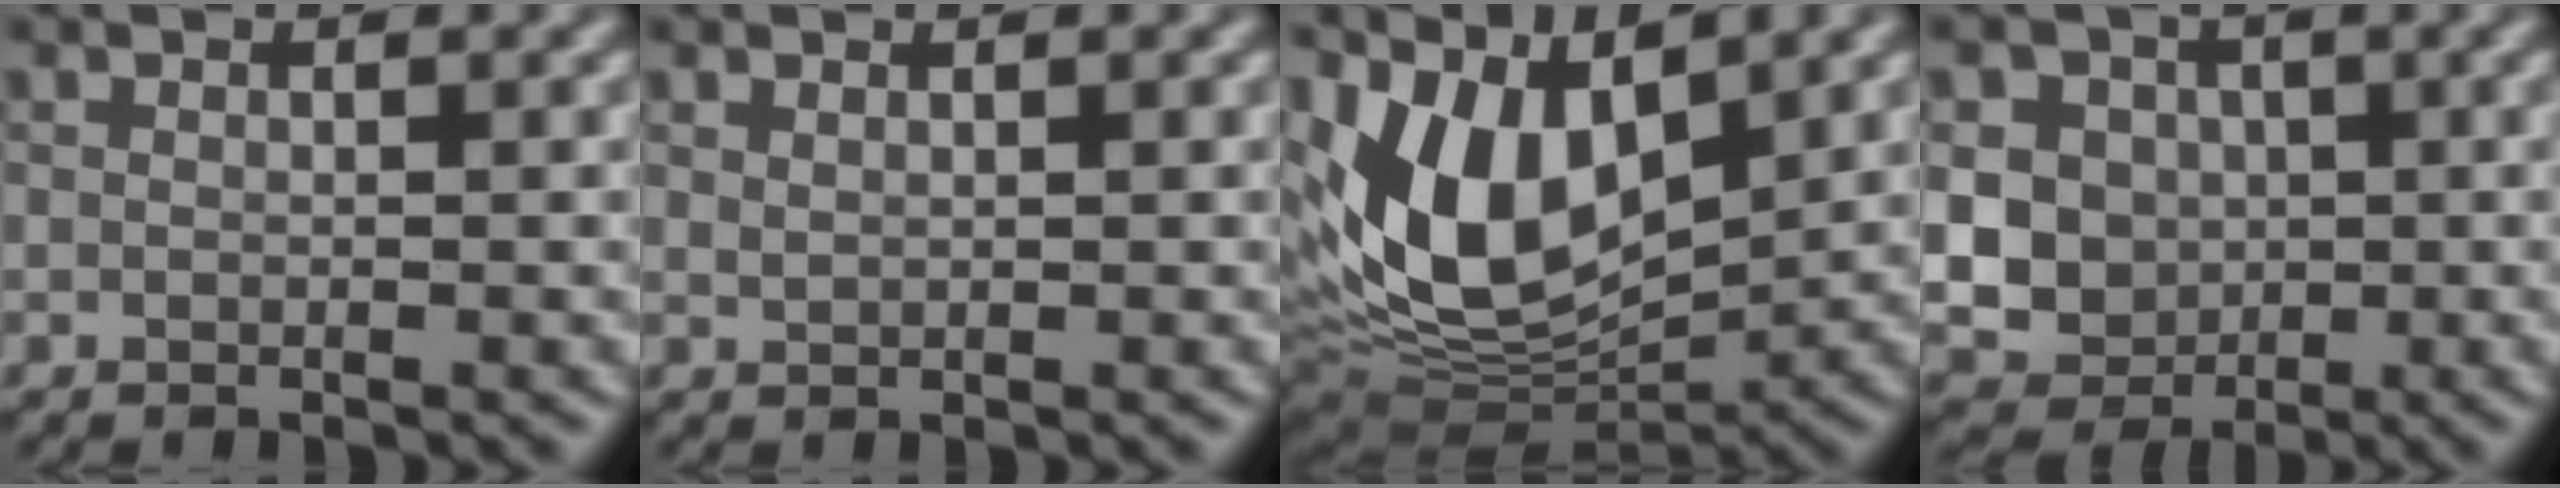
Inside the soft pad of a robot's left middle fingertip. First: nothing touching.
{"total": 0.5, "force": [0.4, 0.1, 0.2], "torque": [-0.006, 0.000, 0.011]}
{"total": 11.0, "force": [3.0, 5.8, 8.9], "torque": [-0.175, -0.007, 0.053]}
{"total": 10.6, "force": [1.2, 9.7, 4.1], "torque": [-0.085, 0.019, 0.008]}